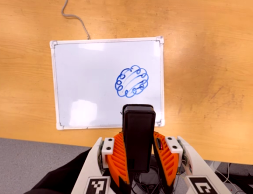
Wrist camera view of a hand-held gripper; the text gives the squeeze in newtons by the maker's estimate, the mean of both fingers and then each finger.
{"total": 5.3, "left": 3.3, "right": 7.4}